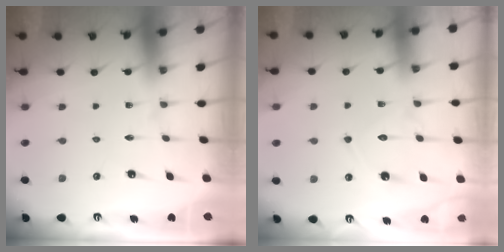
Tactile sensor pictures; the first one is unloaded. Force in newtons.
{"total": 11.6, "press": 11.6, "slide": 0.9}